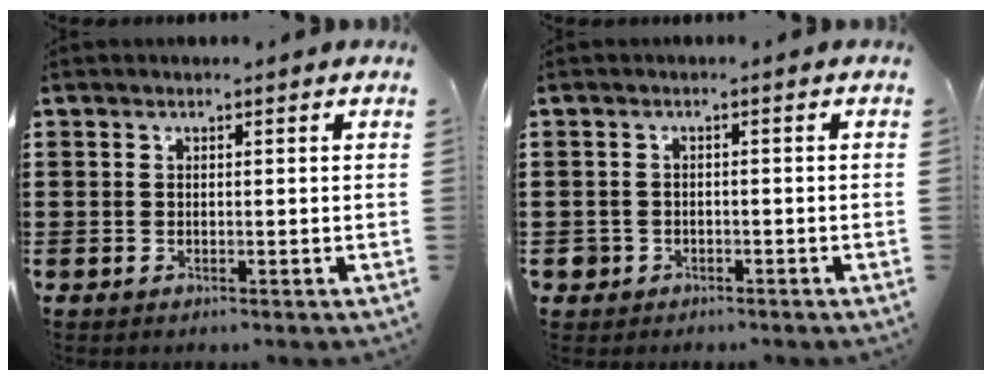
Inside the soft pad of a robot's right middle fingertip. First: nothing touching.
{"total": 1.5, "force": [-1.0, 1.1, 0.0], "torque": [-0.005, -0.001, -0.025]}